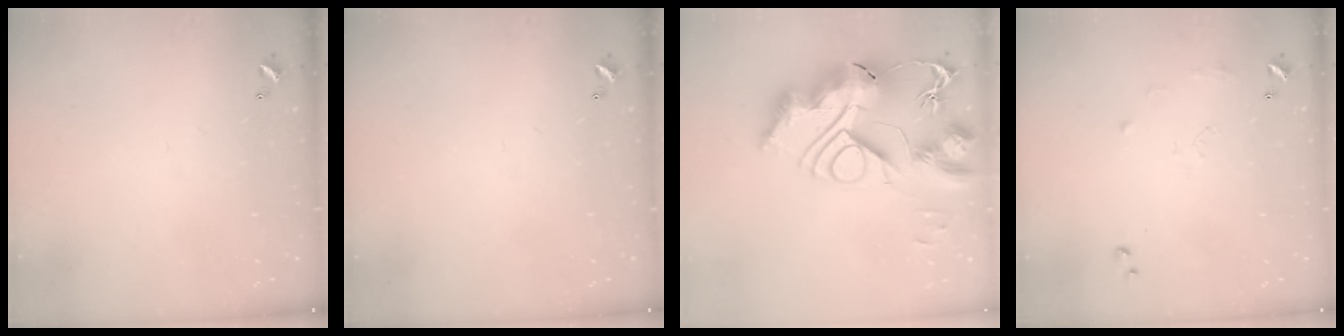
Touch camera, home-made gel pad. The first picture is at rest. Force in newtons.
{"total": 0.0}
{"total": 0.7, "press": 0.7, "slide": 0.0}
{"total": 8.3, "press": 8.3, "slide": 0.8}